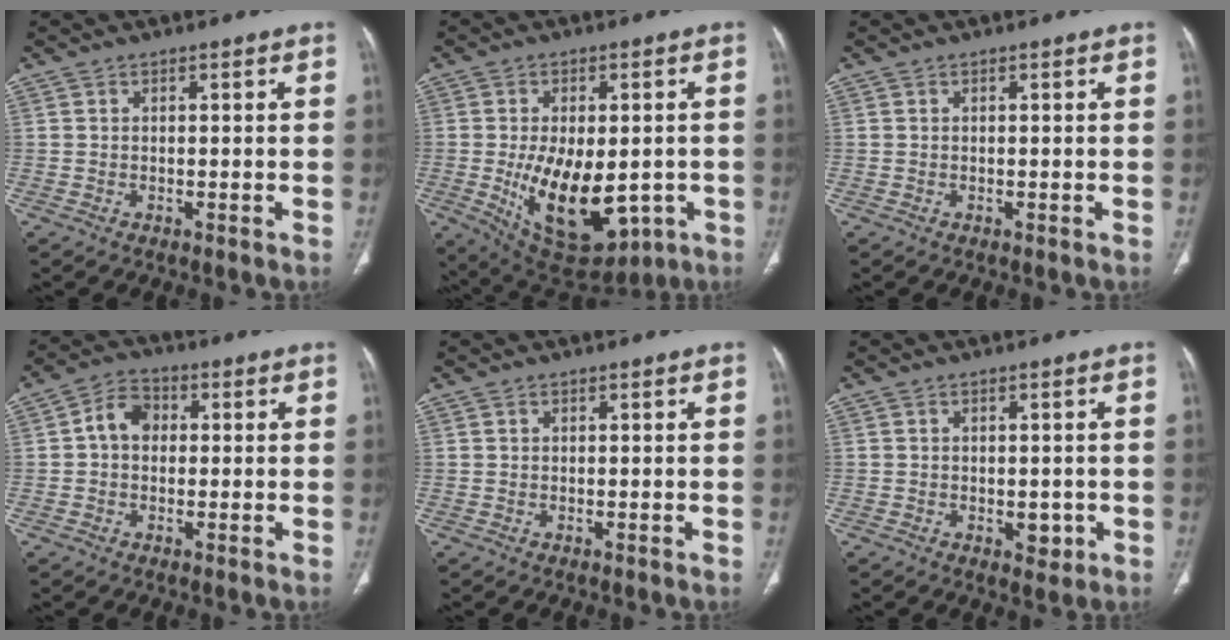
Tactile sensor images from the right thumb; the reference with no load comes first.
{"total": 18.2, "force": [-3.6, 10.1, 14.7], "torque": [-0.222, -0.013, -0.022]}
{"total": 0.0}
{"total": 5.7, "force": [0.4, 4.5, 3.5], "torque": [-0.047, 0.017, -0.002]}
{"total": 0.0}
{"total": 3.0, "force": [-0.7, 2.0, 2.0], "torque": [-0.009, 0.001, -0.004]}